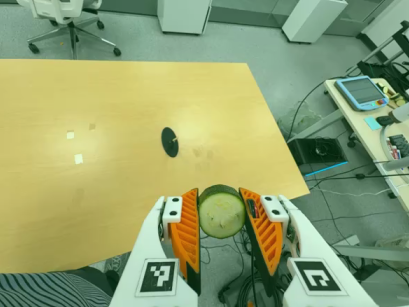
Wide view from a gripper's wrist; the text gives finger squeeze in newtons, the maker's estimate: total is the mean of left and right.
{"total": 11.3, "left": 10.6, "right": 12.0}